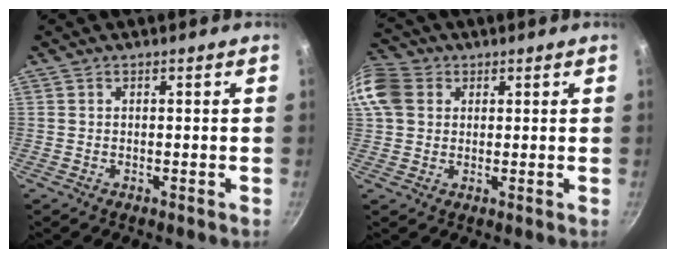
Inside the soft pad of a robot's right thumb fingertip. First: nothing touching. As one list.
[{"total": 11.2, "force": [2.9, 9.2, 5.8], "torque": [-0.121, 0.017, 0.043]}]